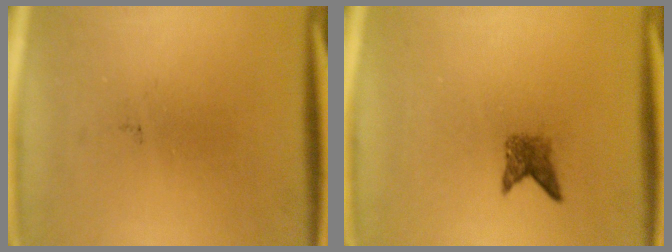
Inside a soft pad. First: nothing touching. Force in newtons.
{"total": 2.1}